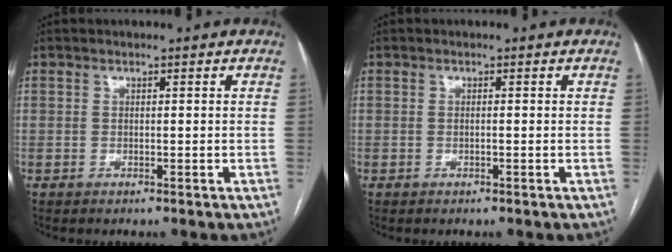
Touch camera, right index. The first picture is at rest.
{"total": 0.0}